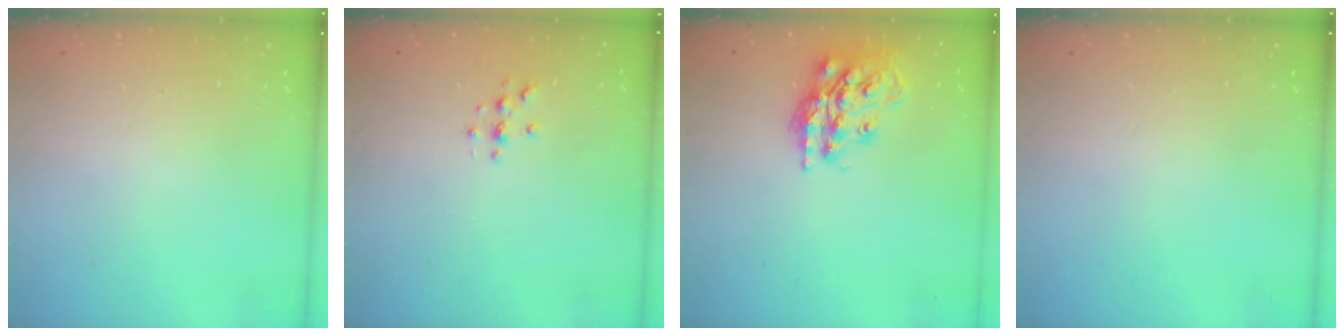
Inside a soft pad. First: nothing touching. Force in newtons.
{"total": 3.0, "press": 3.0, "slide": 0.4}
{"total": 16.6, "press": 16.5, "slide": 1.1}
{"total": 0.0}